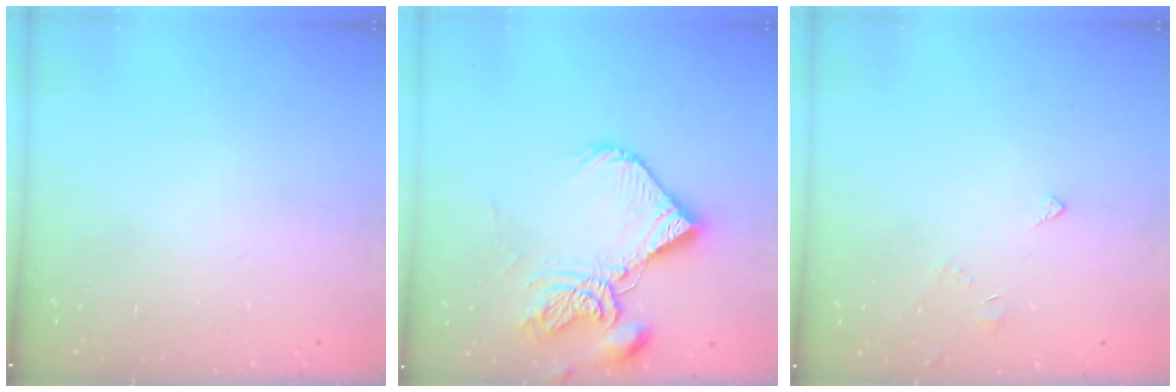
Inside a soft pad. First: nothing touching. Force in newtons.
{"total": 14.2, "press": 14.1, "slide": 1.5}
{"total": 2.5, "press": 2.4, "slide": 0.6}